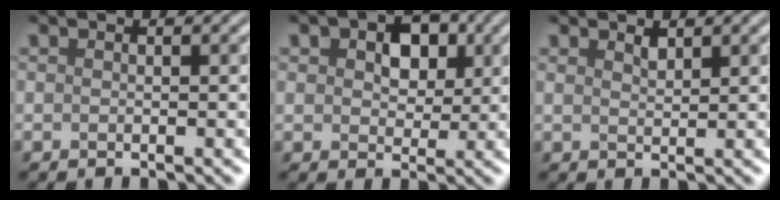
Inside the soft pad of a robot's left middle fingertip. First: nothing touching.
{"total": 2.8, "force": [1.5, 2.0, 1.3], "torque": [-0.036, 0.016, 0.034]}
{"total": 1.1, "force": [0.8, -0.4, -0.6], "torque": [-0.004, 0.013, 0.028]}